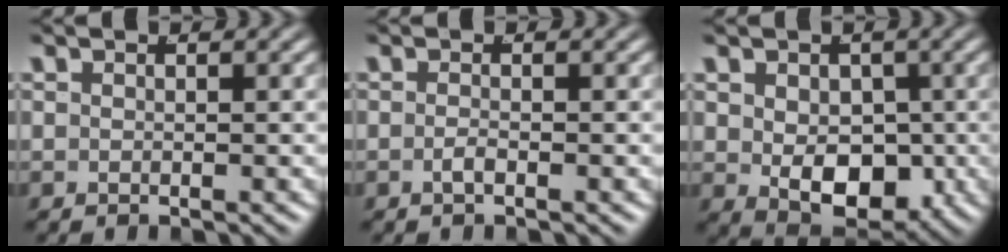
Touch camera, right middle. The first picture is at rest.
{"total": 0.9, "force": [-0.8, -0.2, 0.5], "torque": [-0.010, -0.005, -0.012]}
{"total": 6.5, "force": [-1.1, 4.1, 5.0], "torque": [-0.081, -0.047, 0.007]}